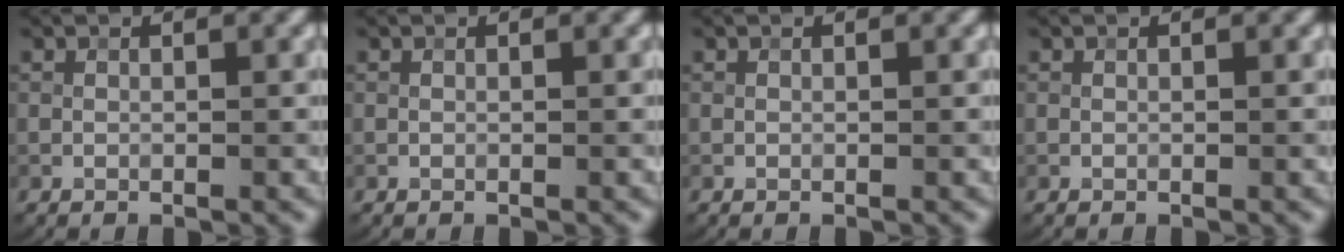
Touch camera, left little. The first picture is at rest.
{"total": 0.0}
{"total": 0.0}
{"total": 0.0}